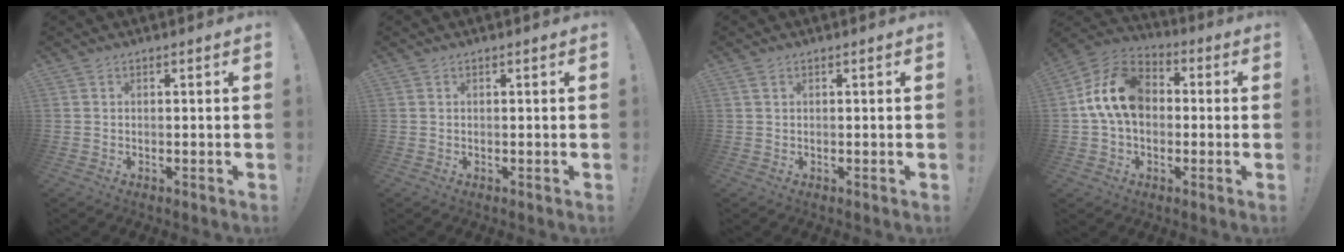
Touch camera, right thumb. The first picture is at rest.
{"total": 0.0}
{"total": 1.1, "force": [0.6, 0.4, 0.8], "torque": [-0.008, -0.002, 0.009]}
{"total": 15.2, "force": [1.7, 11.1, 10.2], "torque": [-0.180, 0.019, 0.037]}